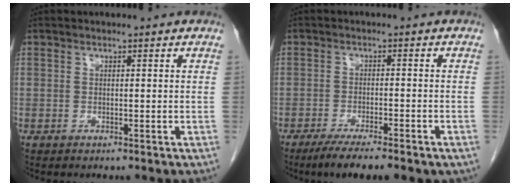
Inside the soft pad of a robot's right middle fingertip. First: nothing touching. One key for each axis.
{"total": 8.4, "fx": -6.1, "fy": 1.4, "fz": 5.6, "tx": -0.080, "ty": -0.016, "tz": -0.089}